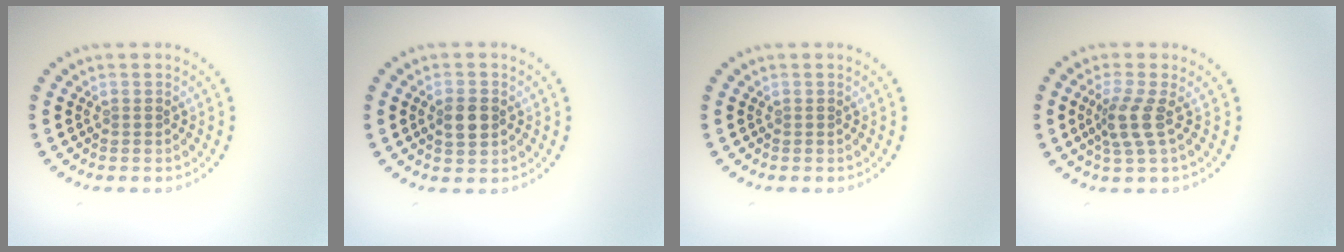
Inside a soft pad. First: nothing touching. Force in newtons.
{"total": 2.3, "press": 2.2, "slide": 0.3}
{"total": 0.0}
{"total": 2.6, "press": 1.9, "slide": 1.7}